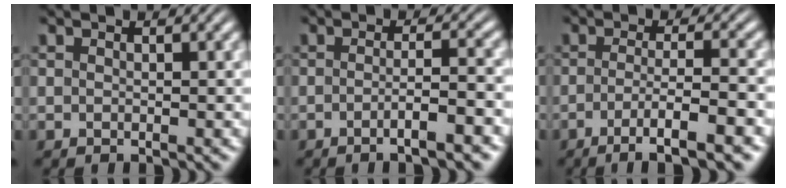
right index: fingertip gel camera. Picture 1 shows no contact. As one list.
[{"total": 3.1, "force": [-1.8, -0.3, 2.4], "torque": [-0.038, -0.005, -0.032]}, {"total": 6.1, "force": [-4.1, 0.6, 4.4], "torque": [-0.069, -0.021, -0.055]}]